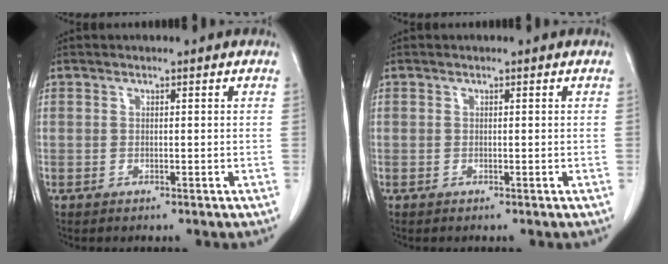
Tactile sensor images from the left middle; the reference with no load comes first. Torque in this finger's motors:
{"motor_torque": [0.00, 0.00, -0.03, 0.00]}